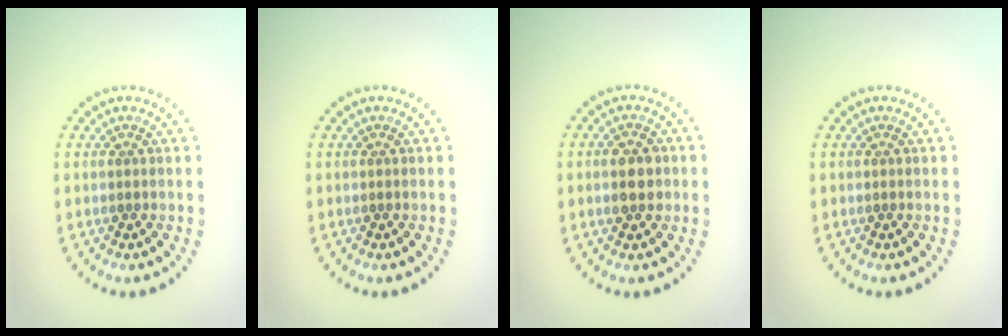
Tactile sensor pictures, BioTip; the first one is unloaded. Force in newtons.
{"total": 0.0}
{"total": 2.9, "press": 2.9, "slide": 0.1}
{"total": 0.0}